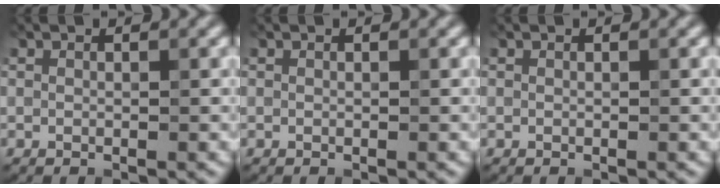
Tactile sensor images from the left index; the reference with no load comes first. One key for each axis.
{"total": 0.0}
{"total": 0.0}